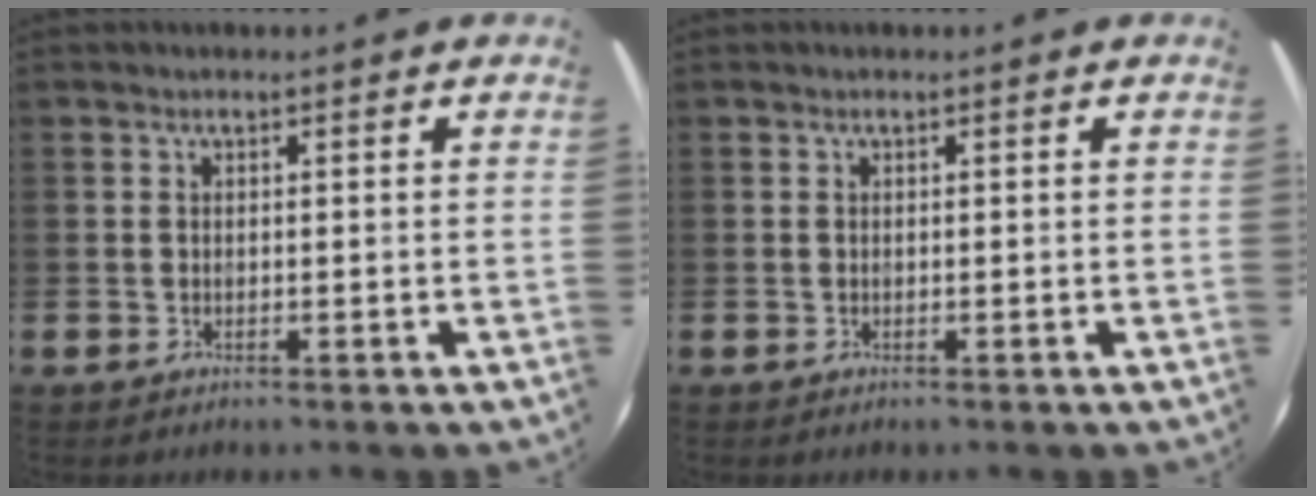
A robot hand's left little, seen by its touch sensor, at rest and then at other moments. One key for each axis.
{"total": 0.0}